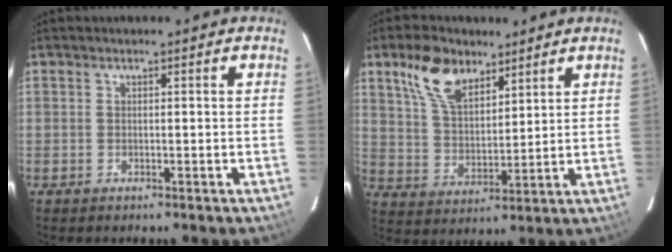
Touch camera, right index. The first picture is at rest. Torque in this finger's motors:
{"motor_torque": [1.03, 0.98, 0.20, 0.12]}